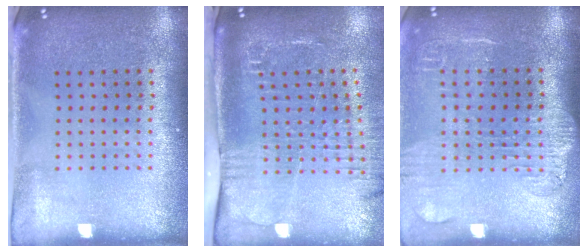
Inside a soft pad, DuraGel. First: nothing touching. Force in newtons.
{"total": 2.6, "press": 2.1, "slide": 1.6}
{"total": 1.9, "press": 1.6, "slide": 1.0}